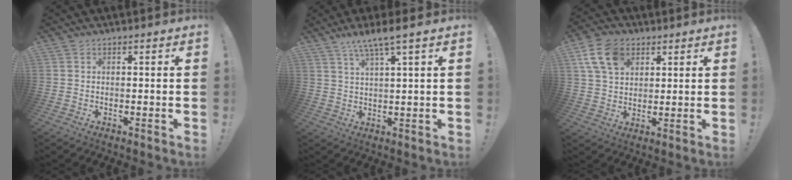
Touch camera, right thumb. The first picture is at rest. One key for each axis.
{"total": 6.1, "fx": 4.4, "fy": -0.5, "fz": 4.2, "tx": -0.075, "ty": -0.021, "tz": 0.070}
{"total": 11.7, "fx": 5.5, "fy": 8.0, "fz": 6.5, "tx": -0.116, "ty": -0.010, "tz": 0.106}